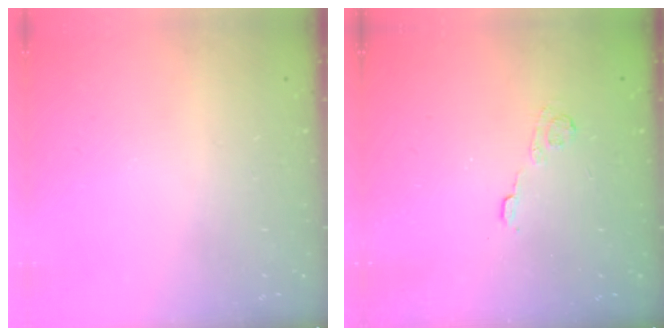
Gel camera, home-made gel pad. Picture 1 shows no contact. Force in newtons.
{"total": 3.5, "press": 3.2, "slide": 1.4}